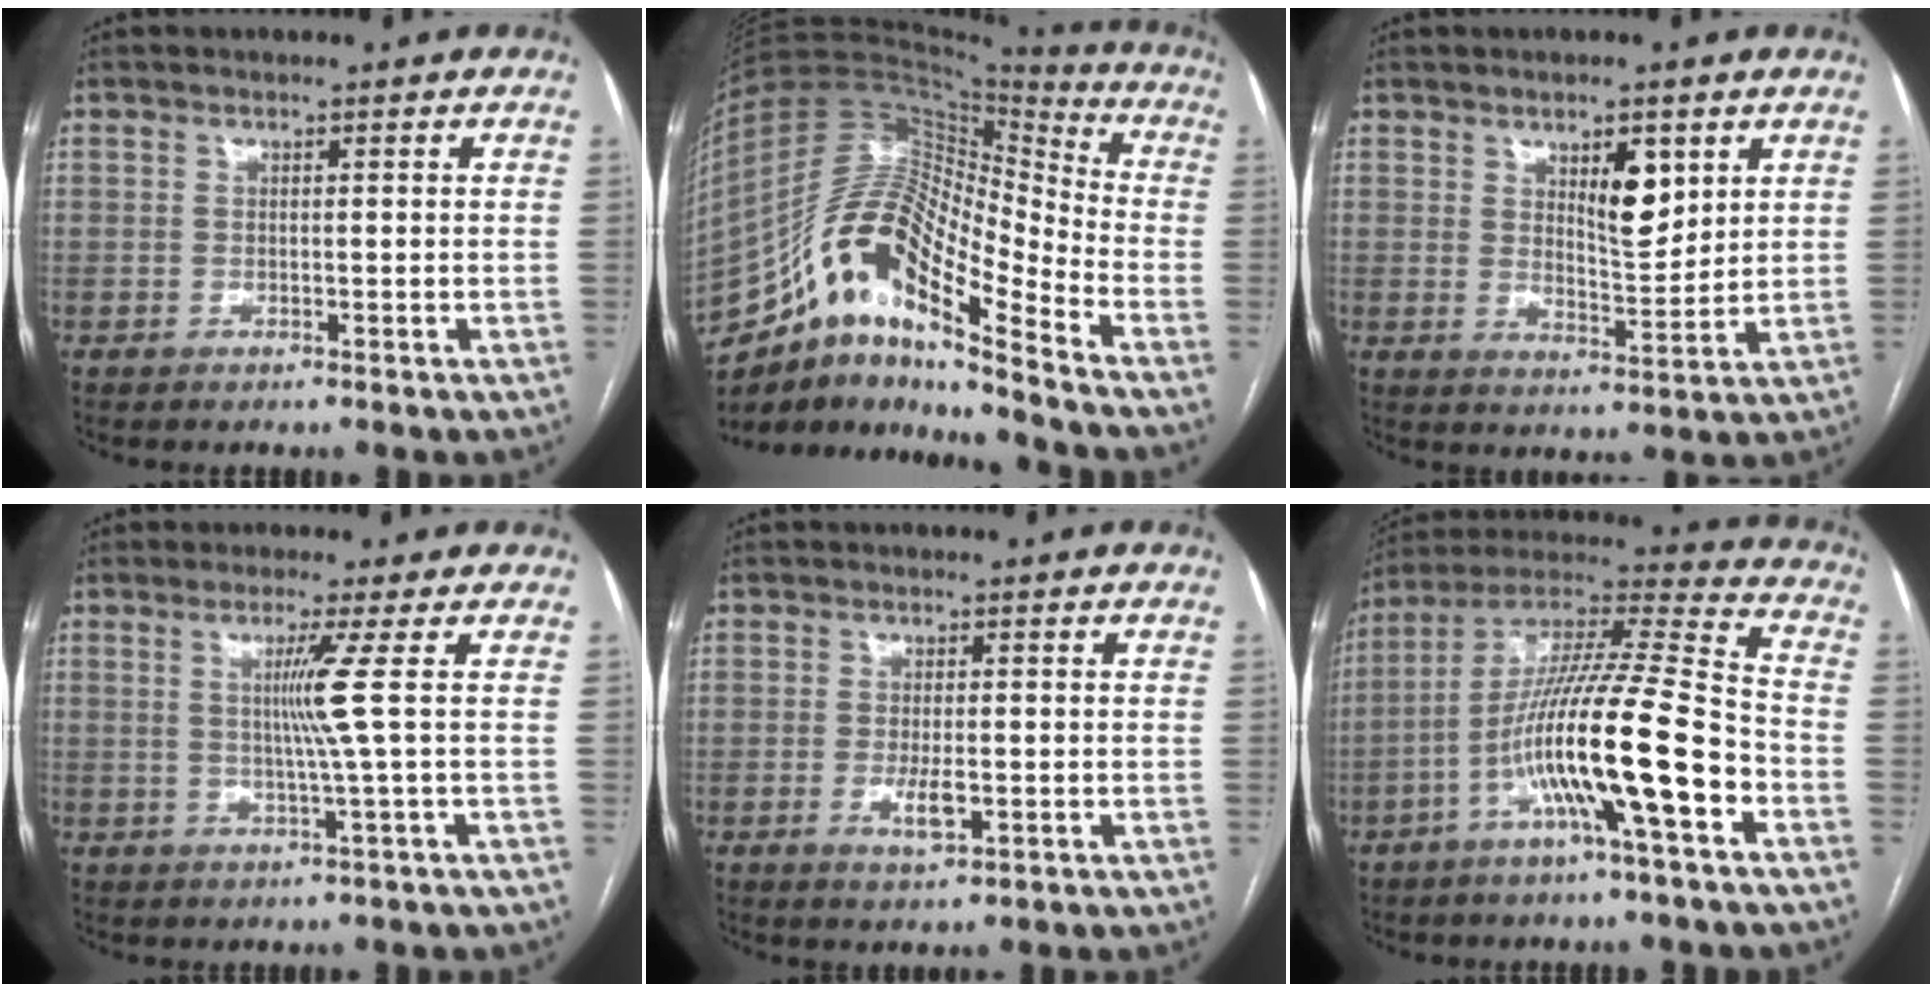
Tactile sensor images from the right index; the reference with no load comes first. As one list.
[{"total": 18.9, "force": [-11.5, 4.4, 14.3], "torque": [-0.272, 0.028, -0.200]}, {"total": 6.3, "force": [2.9, 2.0, 5.2], "torque": [-0.085, -0.006, 0.051]}, {"total": 4.7, "force": [0.6, -2.3, 4.1], "torque": [-0.076, -0.008, 0.014]}, {"total": 3.5, "force": [-1.0, 1.0, 3.3], "torque": [-0.063, -0.004, -0.011]}, {"total": 18.5, "force": [-6.5, 0.6, 17.2], "torque": [-0.314, 0.002, -0.119]}]